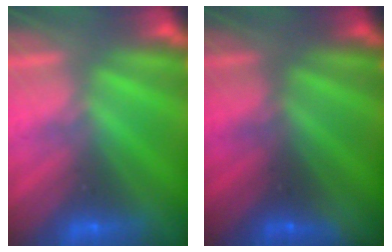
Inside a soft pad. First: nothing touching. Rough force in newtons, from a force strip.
{"total": 1.6}